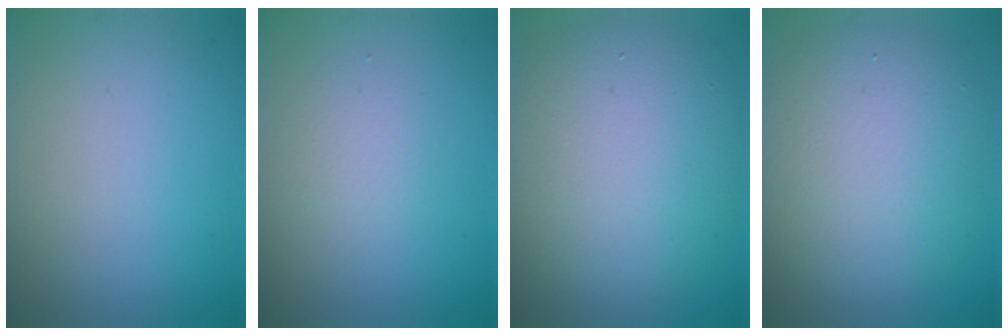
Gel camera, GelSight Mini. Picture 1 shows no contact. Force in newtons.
{"total": 1.6, "press": 1.6, "slide": 0.1}
{"total": 10.7, "press": 10.7, "slide": 0.5}
{"total": 8.5, "press": 8.4, "slide": 0.9}